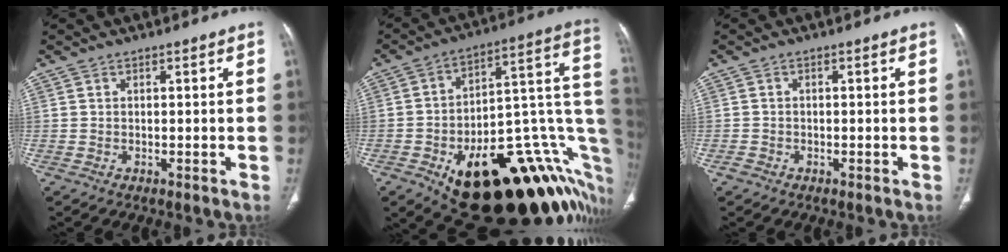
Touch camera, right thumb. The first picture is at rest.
{"total": 34.8, "force": [-12.6, 15.3, 28.6], "torque": [-0.269, 0.081, -0.173]}
{"total": 1.2, "force": [-0.8, 0.9, 0.3], "torque": [-0.006, 0.002, -0.016]}